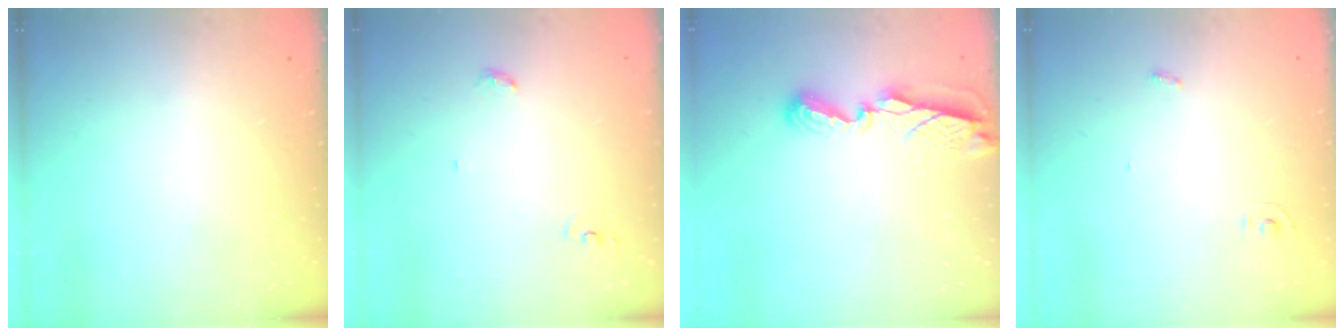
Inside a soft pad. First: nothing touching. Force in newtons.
{"total": 3.6, "press": 3.6, "slide": 0.2}
{"total": 7.7, "press": 7.7, "slide": 0.7}
{"total": 2.4, "press": 2.4, "slide": 0.2}